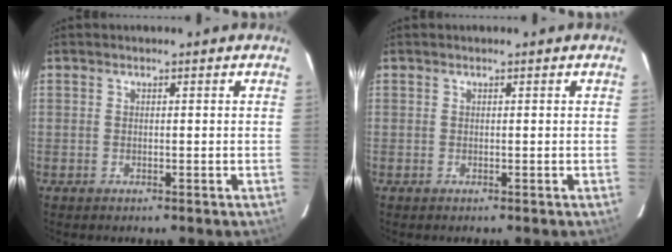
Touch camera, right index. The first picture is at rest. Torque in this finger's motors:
{"motor_torque": [-0.01, 0.01, 0.00, 0.00]}